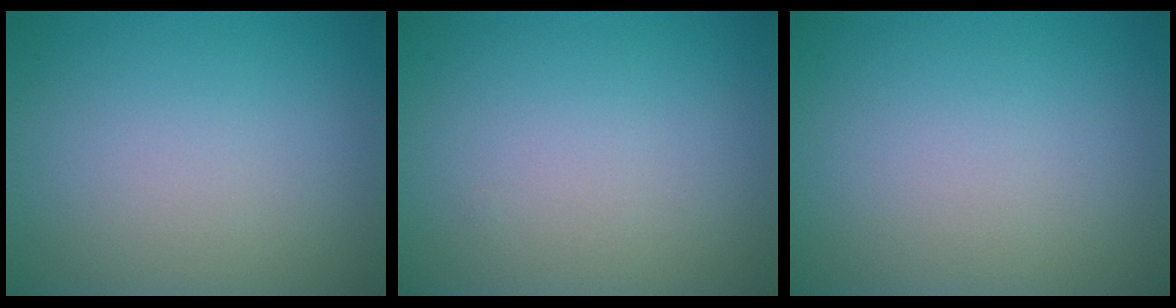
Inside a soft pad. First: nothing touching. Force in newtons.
{"total": 0.0}
{"total": 0.0}